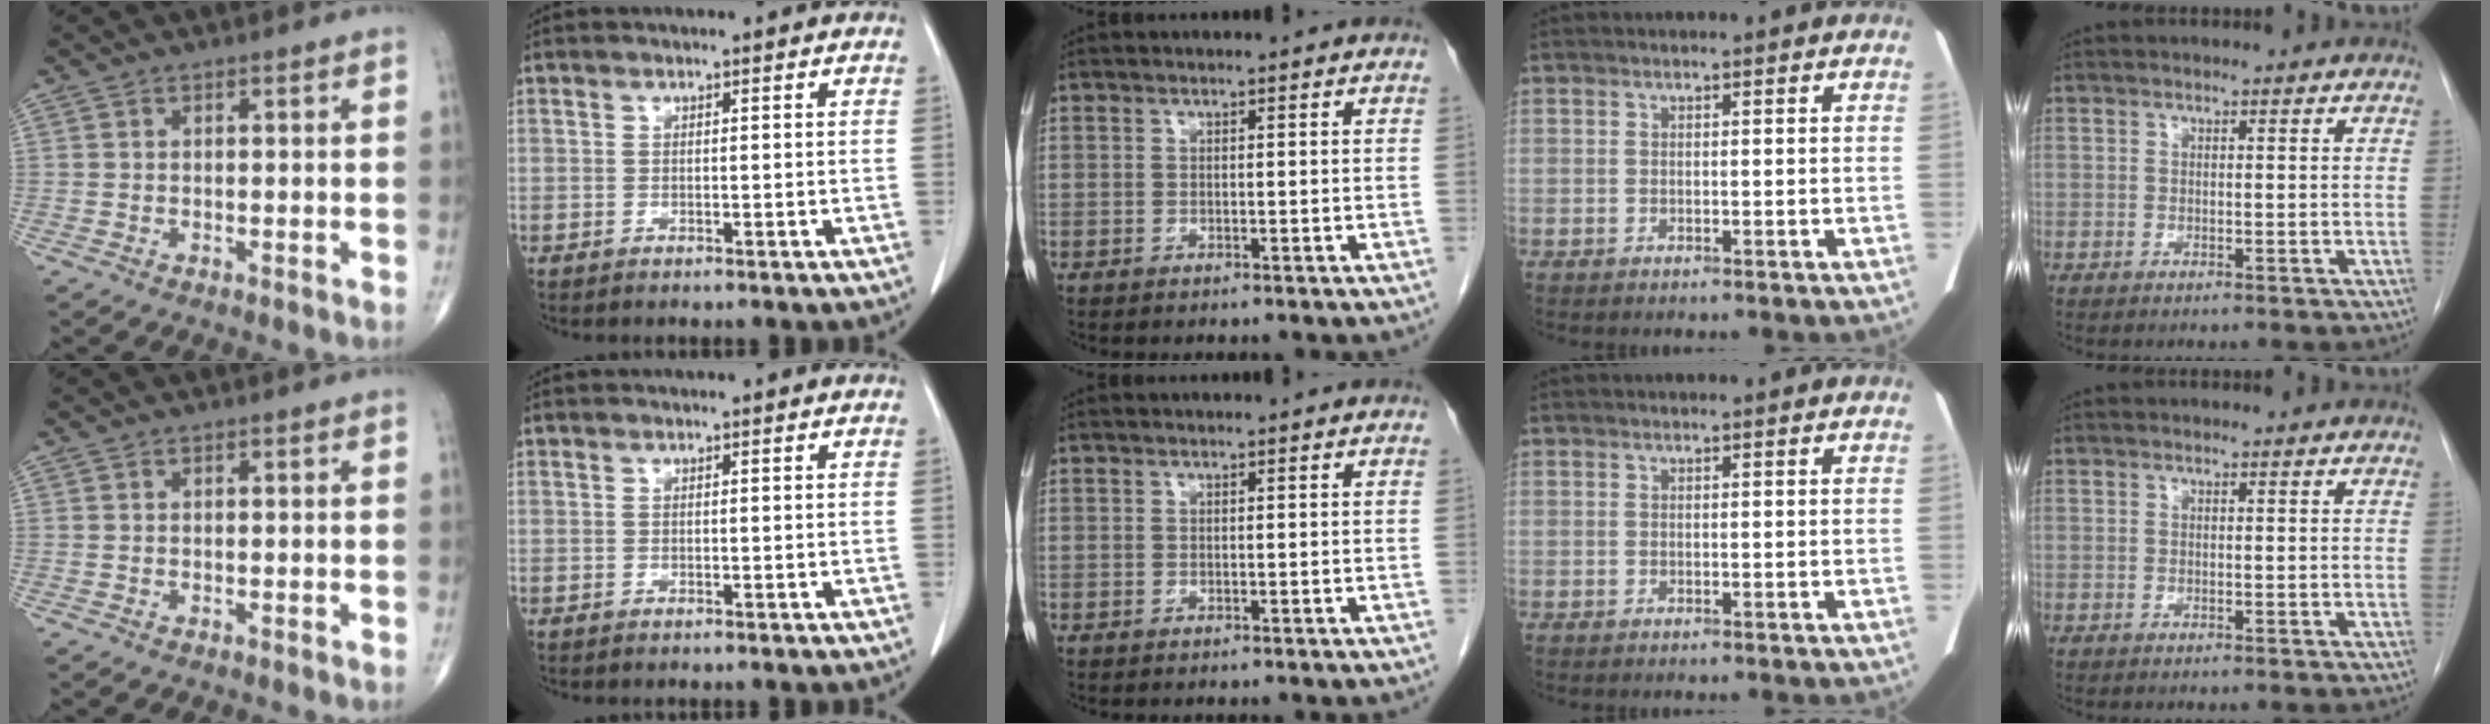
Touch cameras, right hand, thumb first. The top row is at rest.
{}